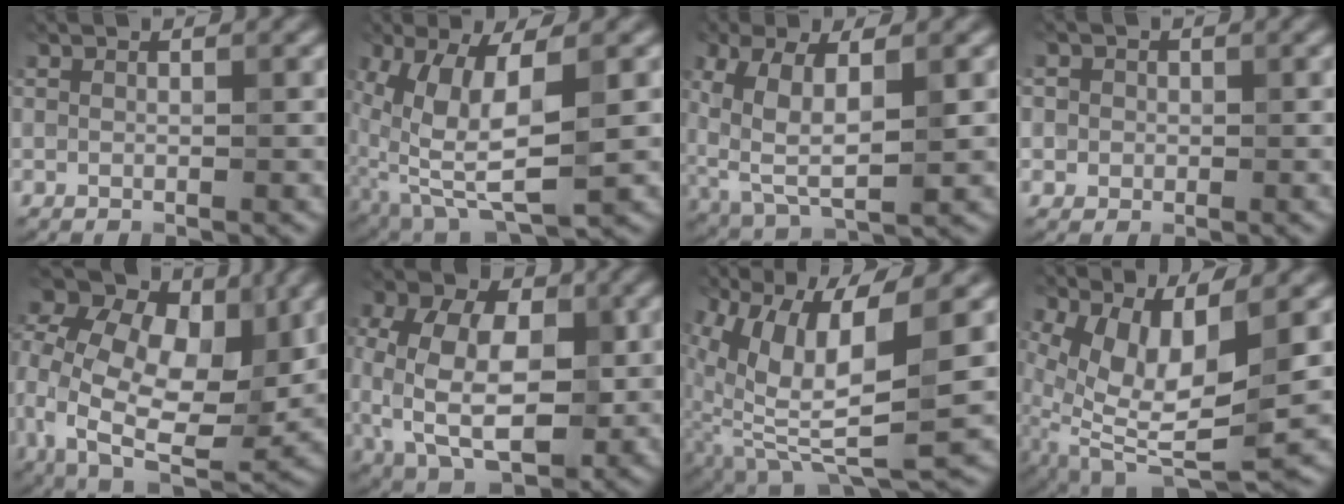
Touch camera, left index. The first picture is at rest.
{"total": 8.1, "force": [-0.4, 3.5, 7.3], "torque": [-0.163, -0.014, 0.007]}
{"total": 6.4, "force": [0.7, 2.9, 5.7], "torque": [-0.124, -0.003, 0.022]}
{"total": 1.0, "force": [-0.2, 0.9, -0.4], "torque": [0.016, -0.005, 0.006]}
{"total": 14.7, "force": [1.0, 10.3, 10.4], "torque": [-0.215, 0.010, 0.052]}
{"total": 10.2, "force": [-0.5, 6.7, 7.7], "torque": [-0.158, -0.005, 0.003]}
{"total": 9.4, "force": [1.1, 3.3, 8.8], "torque": [-0.181, -0.022, 0.037]}
{"total": 7.4, "force": [0.4, 2.8, 6.9], "torque": [-0.159, -0.021, 0.022]}